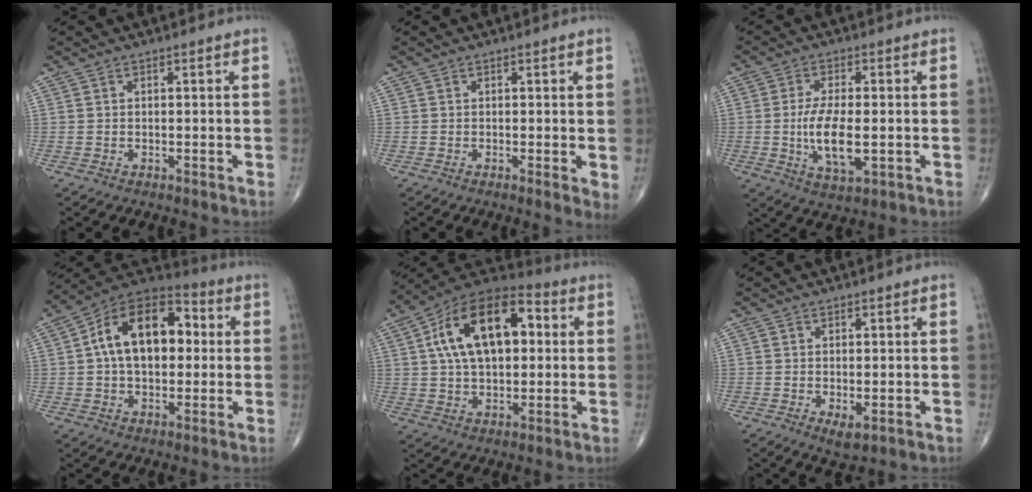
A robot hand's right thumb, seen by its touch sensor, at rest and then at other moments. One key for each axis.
{"total": 2.1, "fx": 0.1, "fy": 0.6, "fz": 2.0, "tx": -0.029, "ty": -0.009, "tz": -0.002}
{"total": 9.4, "fx": -1.2, "fy": 3.7, "fz": 8.5, "tx": -0.164, "ty": -0.011, "tz": -0.018}
{"total": 17.2, "fx": 2.1, "fy": 10.4, "fz": 13.5, "tx": -0.199, "ty": 0.033, "tz": 0.025}
{"total": 19.2, "fx": 3.8, "fy": 10.6, "fz": 15.6, "tx": -0.247, "ty": 0.024, "tz": 0.053}
{"total": 2.8, "fx": -0.8, "fy": 1.2, "fz": 2.3, "tx": -0.037, "ty": -0.008, "tz": -0.007}